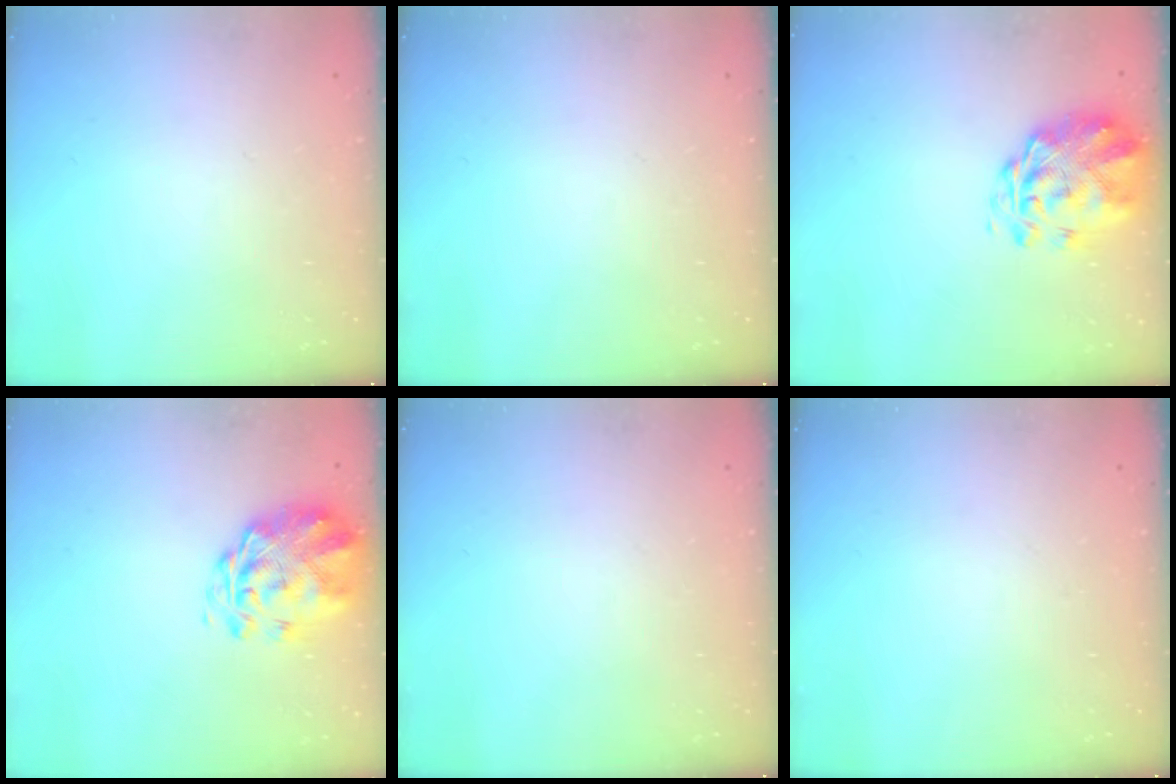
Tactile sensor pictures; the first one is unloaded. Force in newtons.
{"total": 0.0}
{"total": 3.1, "press": 2.8, "slide": 1.5}
{"total": 3.1, "press": 2.8, "slide": 1.5}
{"total": 0.0}
{"total": 0.0}